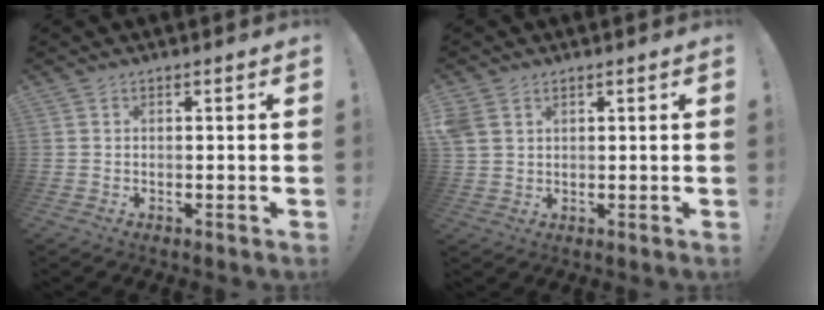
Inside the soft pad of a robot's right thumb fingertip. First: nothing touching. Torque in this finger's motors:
{"motor_torque": [-0.25, 0.26, 0.07, 0.19, 0.09]}